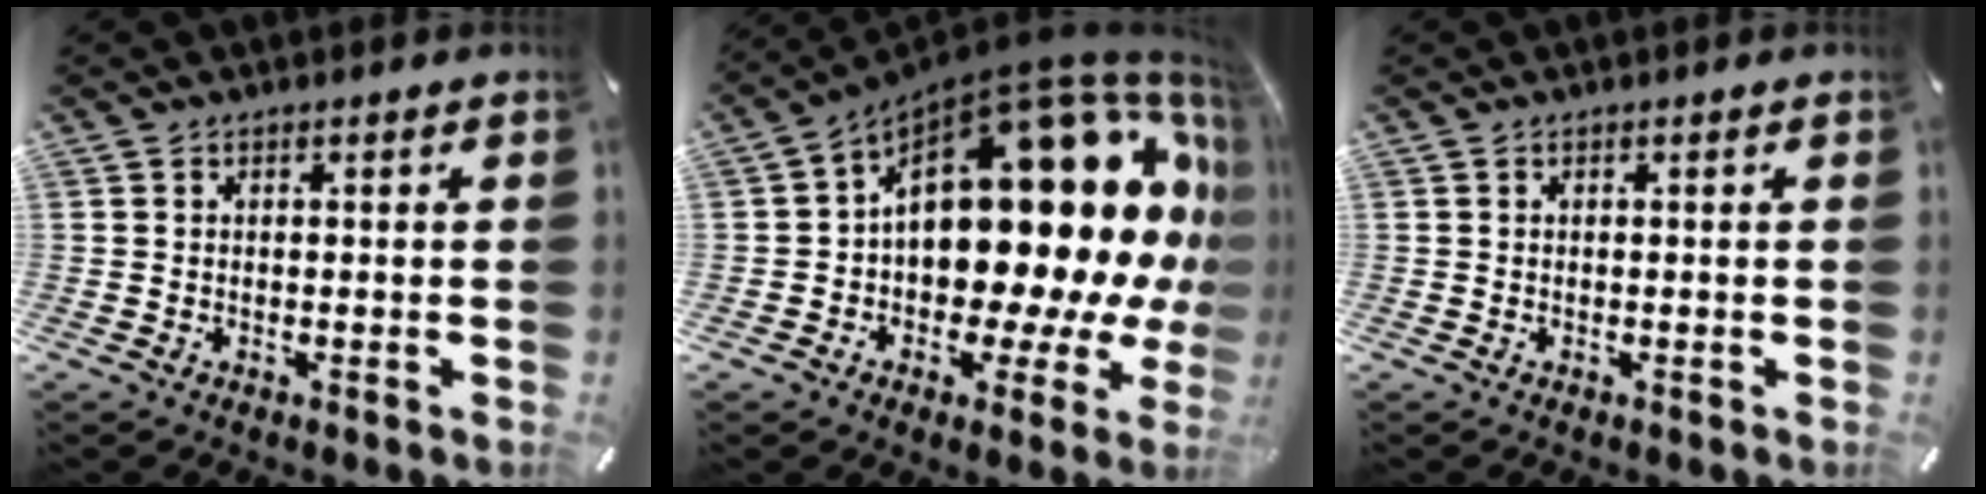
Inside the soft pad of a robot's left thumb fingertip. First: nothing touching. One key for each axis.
{"total": 28.3, "fx": 6.5, "fy": 15.3, "fz": 22.9, "tx": -0.345, "ty": -0.077, "tz": 0.129}
{"total": 0.0}